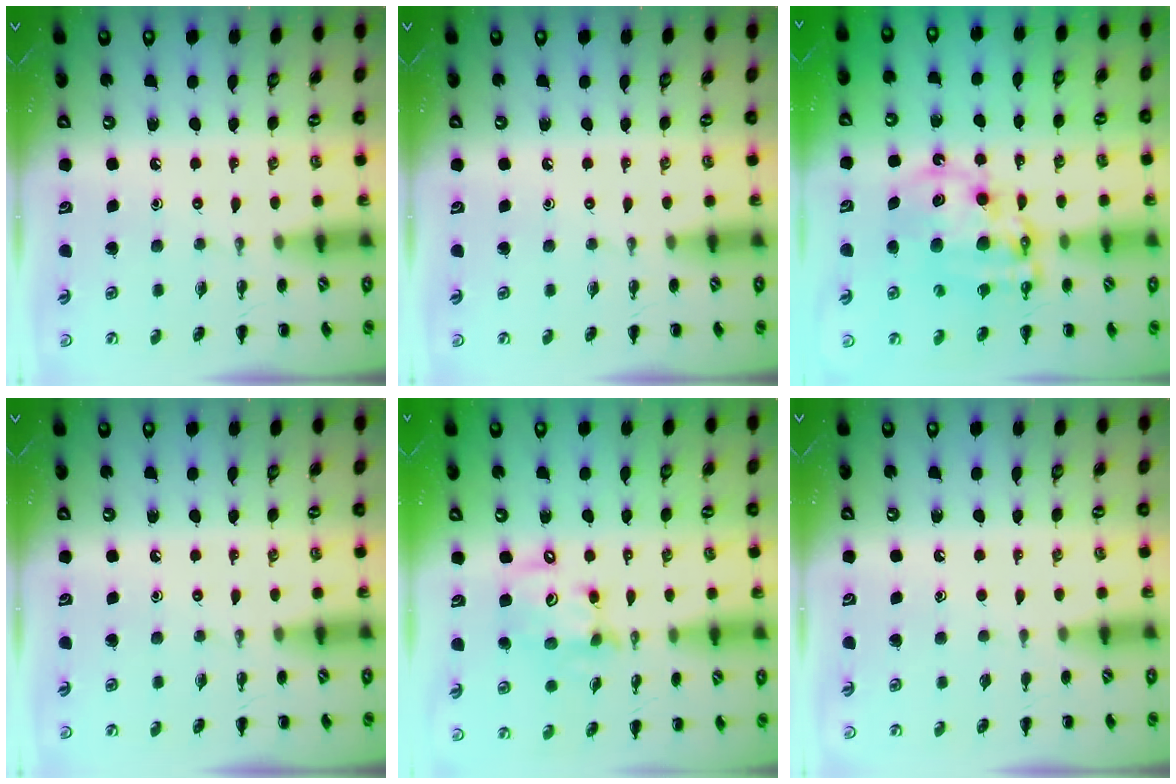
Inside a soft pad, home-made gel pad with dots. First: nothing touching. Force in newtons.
{"total": 0.0}
{"total": 13.5, "press": 13.1, "slide": 3.2}
{"total": 0.0}
{"total": 11.2, "press": 11.0, "slide": 1.9}
{"total": 0.8, "press": 0.8, "slide": 0.1}